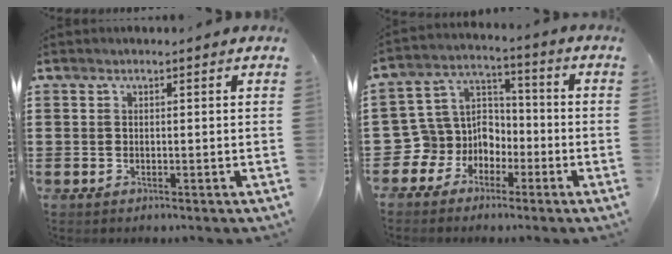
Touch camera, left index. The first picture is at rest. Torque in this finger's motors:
{"motor_torque": [0.05, 0.17, 0.04, -0.01]}